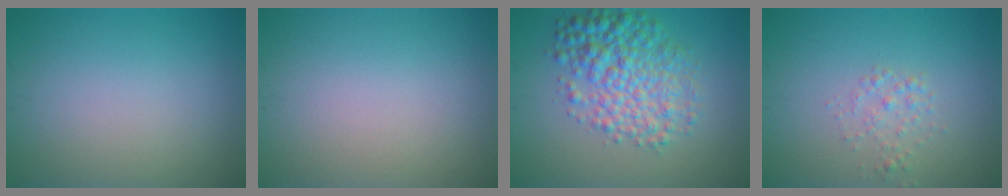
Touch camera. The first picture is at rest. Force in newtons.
{"total": 0.0}
{"total": 6.2, "press": 6.2, "slide": 0.1}
{"total": 1.4, "press": 1.4, "slide": 0.0}